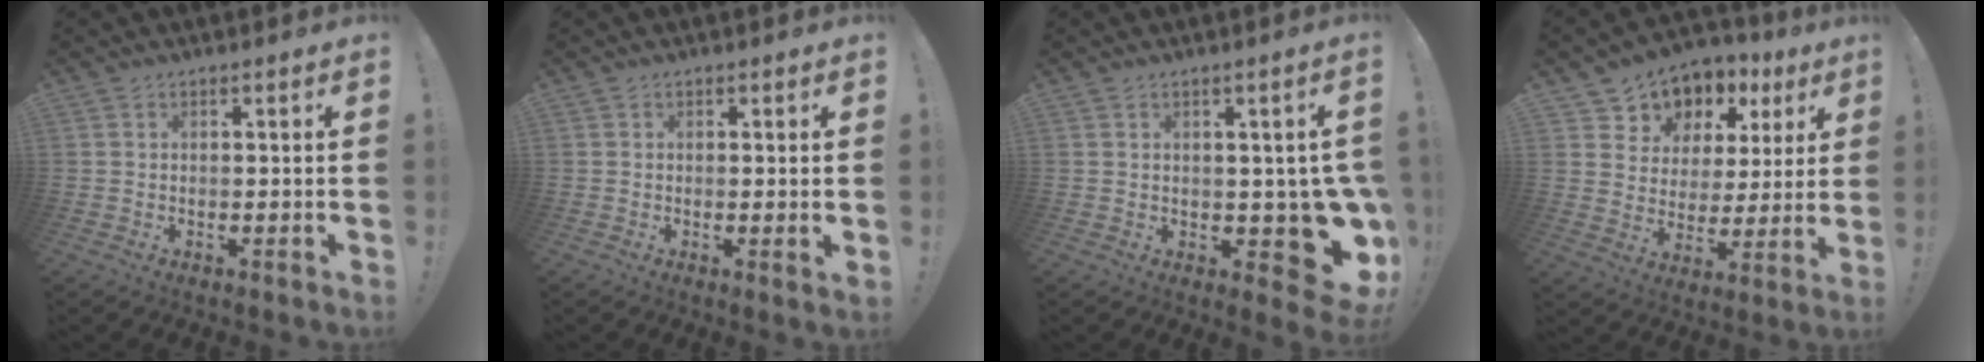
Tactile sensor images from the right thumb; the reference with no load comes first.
{"total": 1.2, "force": [0.4, -0.1, 1.1], "torque": [-0.015, -0.004, 0.006]}
{"total": 9.4, "force": [-0.7, 5.6, 7.5], "torque": [-0.066, -0.010, 0.004]}
{"total": 9.9, "force": [6.2, 7.3, 2.4], "torque": [-0.038, -0.057, 0.126]}